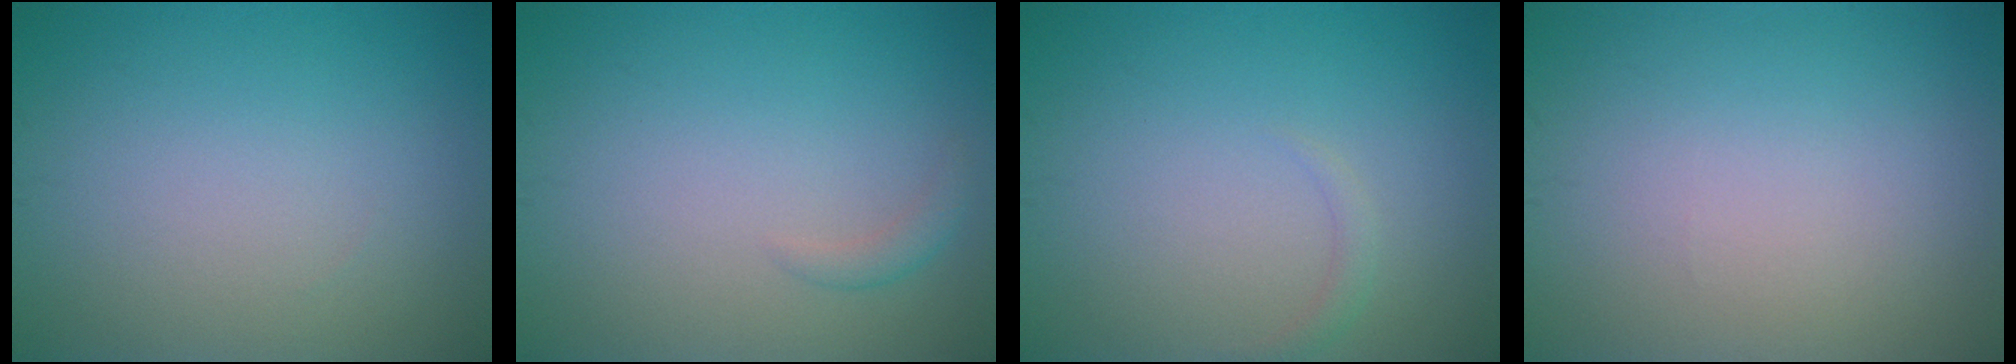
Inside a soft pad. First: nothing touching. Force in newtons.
{"total": 1.0, "press": 1.0, "slide": 0.0}
{"total": 0.8, "press": 0.8, "slide": 0.1}
{"total": 0.0}